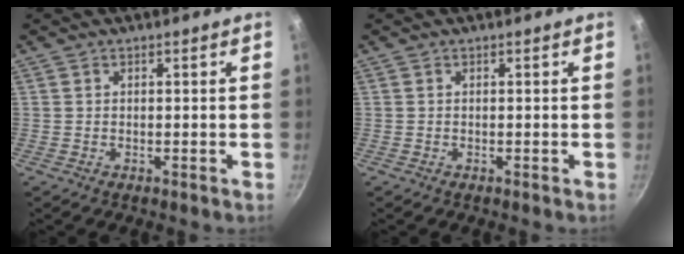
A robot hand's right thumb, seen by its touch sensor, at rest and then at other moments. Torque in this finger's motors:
{"motor_torque": [-0.17, 0.33, 0.15, 0.35, 0.05]}